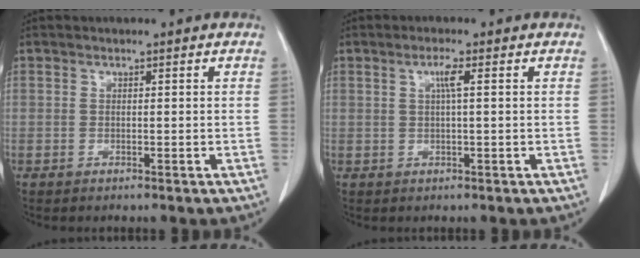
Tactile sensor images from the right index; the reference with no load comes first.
{"total": 2.2, "force": [0.6, 0.0, 2.1], "torque": [-0.042, 0.003, 0.010]}